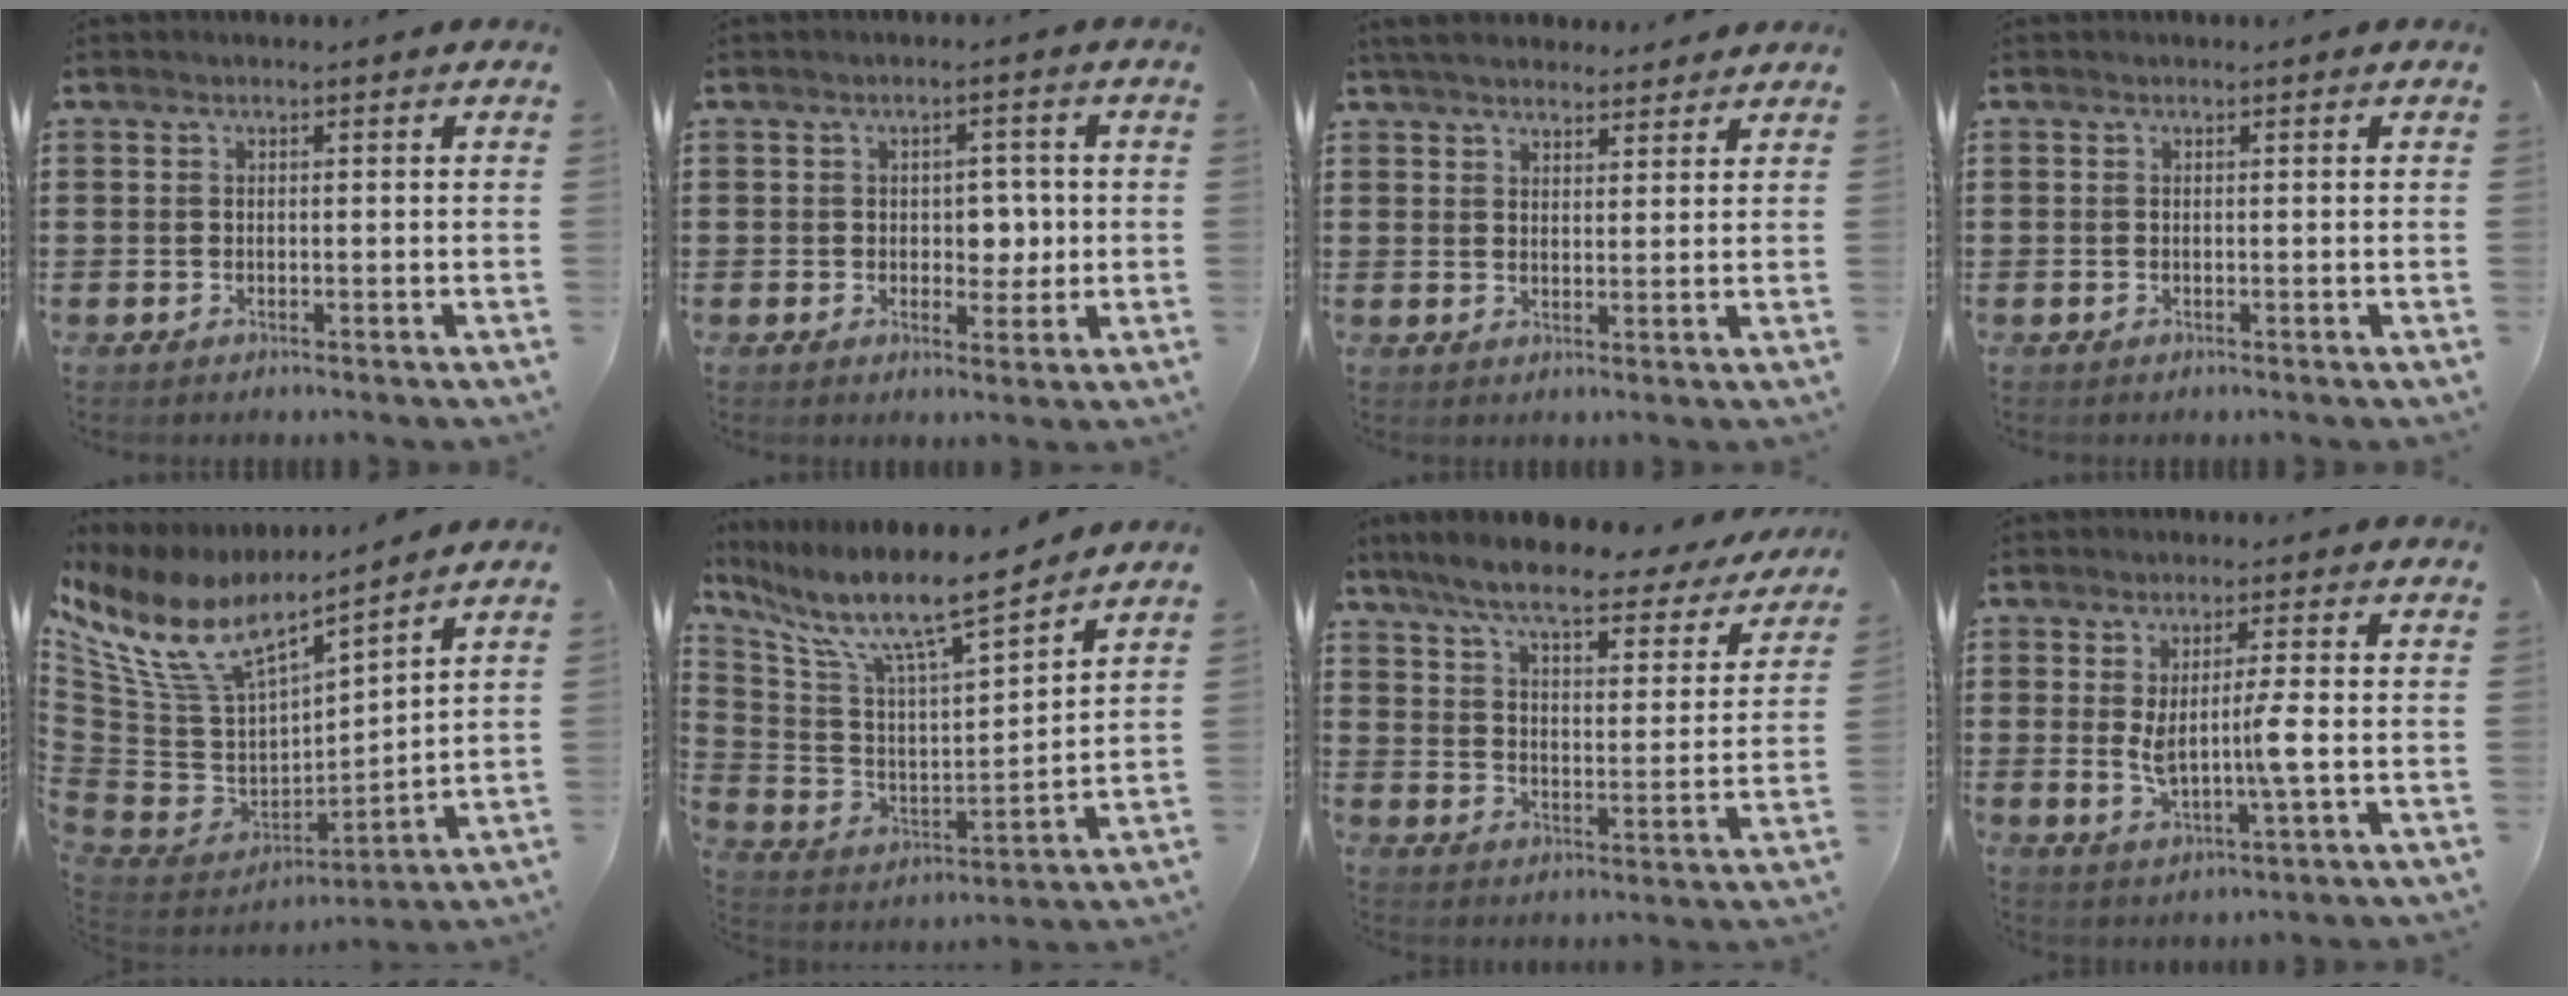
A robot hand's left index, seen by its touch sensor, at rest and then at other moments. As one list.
[{"total": 4.1, "force": [0.2, 2.7, 3.2], "torque": [-0.050, 0.002, -0.002]}, {"total": 4.5, "force": [4.2, 1.1, 1.3], "torque": [-0.037, -0.006, 0.078]}, {"total": 0.0}, {"total": 11.2, "force": [6.7, 5.0, 7.5], "torque": [-0.188, -0.045, 0.116]}, {"total": 10.7, "force": [8.6, 1.3, 6.3], "torque": [-0.149, -0.062, 0.139]}, {"total": 7.7, "force": [6.5, 0.7, 4.1], "torque": [-0.106, -0.036, 0.109]}, {"total": 5.8, "force": [-0.1, 0.3, 5.8], "torque": [-0.118, -0.012, -0.010]}]